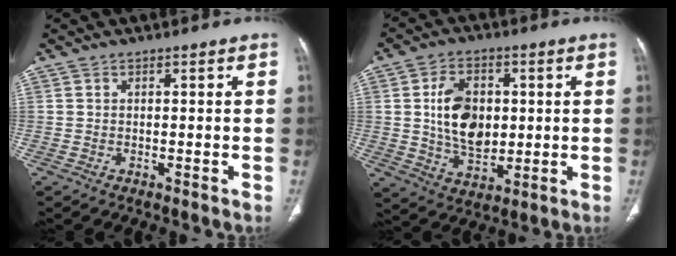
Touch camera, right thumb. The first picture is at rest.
{"total": 12.0, "force": [1.3, 8.1, 8.7], "torque": [-0.127, -0.008, 0.030]}